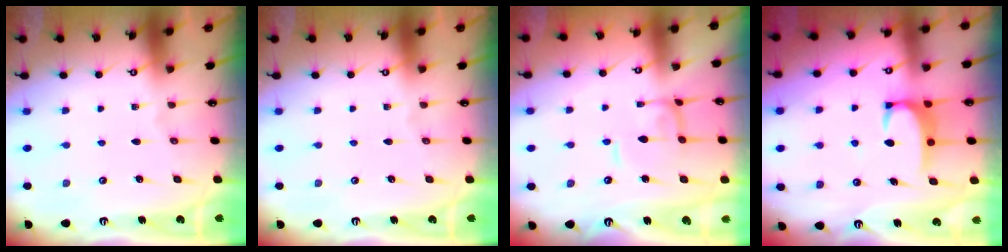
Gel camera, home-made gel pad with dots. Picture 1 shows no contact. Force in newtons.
{"total": 0.0}
{"total": 0.5, "press": 0.3, "slide": 0.4}
{"total": 2.9, "press": 2.9, "slide": 0.3}